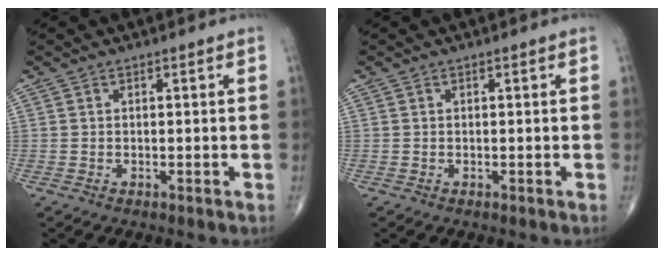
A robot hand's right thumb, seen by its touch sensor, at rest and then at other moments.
{"total": 0.0}